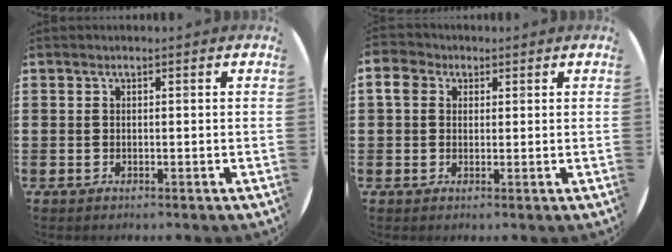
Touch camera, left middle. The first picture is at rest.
{"total": 3.0, "force": [1.4, 2.4, 1.1], "torque": [-0.021, 0.010, 0.022]}